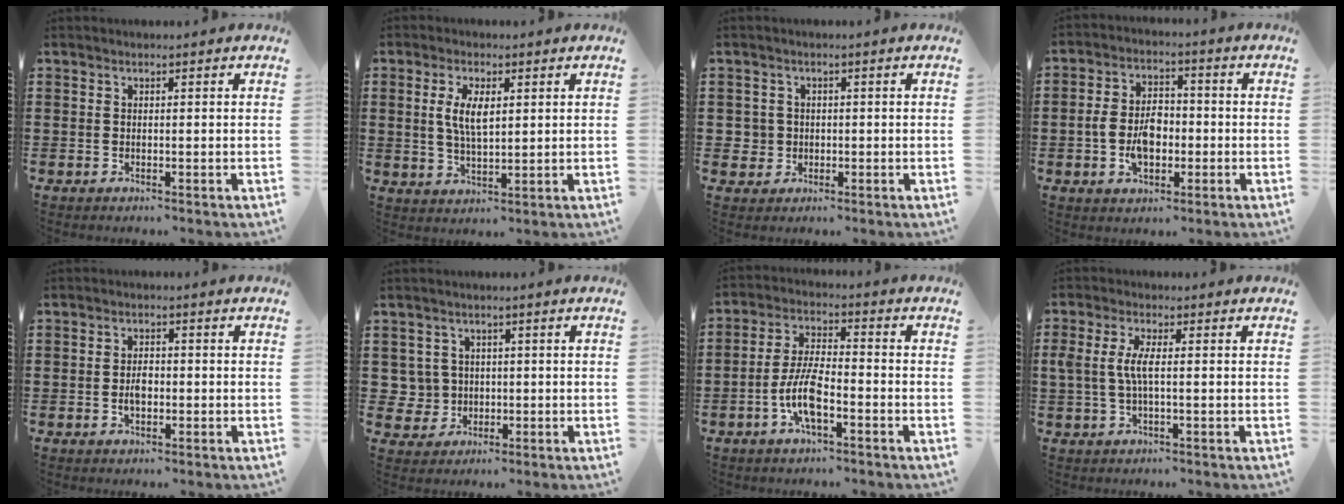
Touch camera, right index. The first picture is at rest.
{"total": 5.2, "force": [1.1, 2.2, 4.6], "torque": [-0.096, 0.007, 0.017]}
{"total": 2.5, "force": [-0.3, 2.5, 0.5], "torque": [-0.022, 0.005, -0.009]}
{"total": 6.7, "force": [-1.3, 4.6, 4.7], "torque": [-0.102, 0.007, -0.031]}
{"total": 2.5, "force": [-0.5, 1.5, 2.0], "torque": [-0.038, 0.004, -0.009]}
{"total": 3.7, "force": [0.1, 3.6, 0.4], "torque": [-0.028, 0.010, 0.001]}
{"total": 7.6, "force": [-3.0, 2.4, 6.6], "torque": [-0.149, -0.007, -0.061]}
{"total": 4.3, "force": [-0.1, 1.3, 4.1], "torque": [-0.097, -0.005, -0.011]}